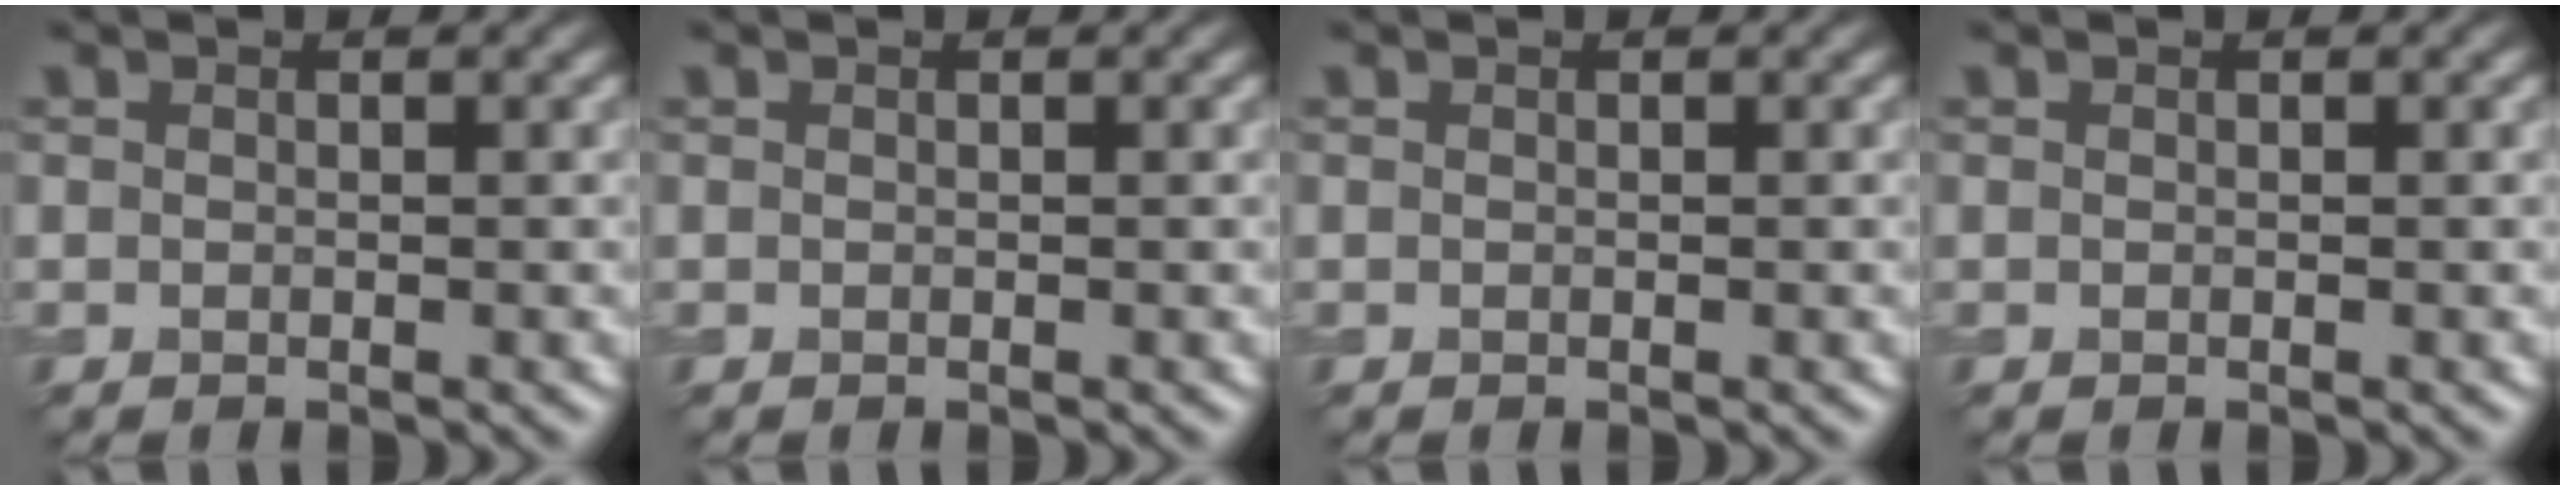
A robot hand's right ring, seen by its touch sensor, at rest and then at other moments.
{"total": 0.0}
{"total": 0.0}
{"total": 0.0}